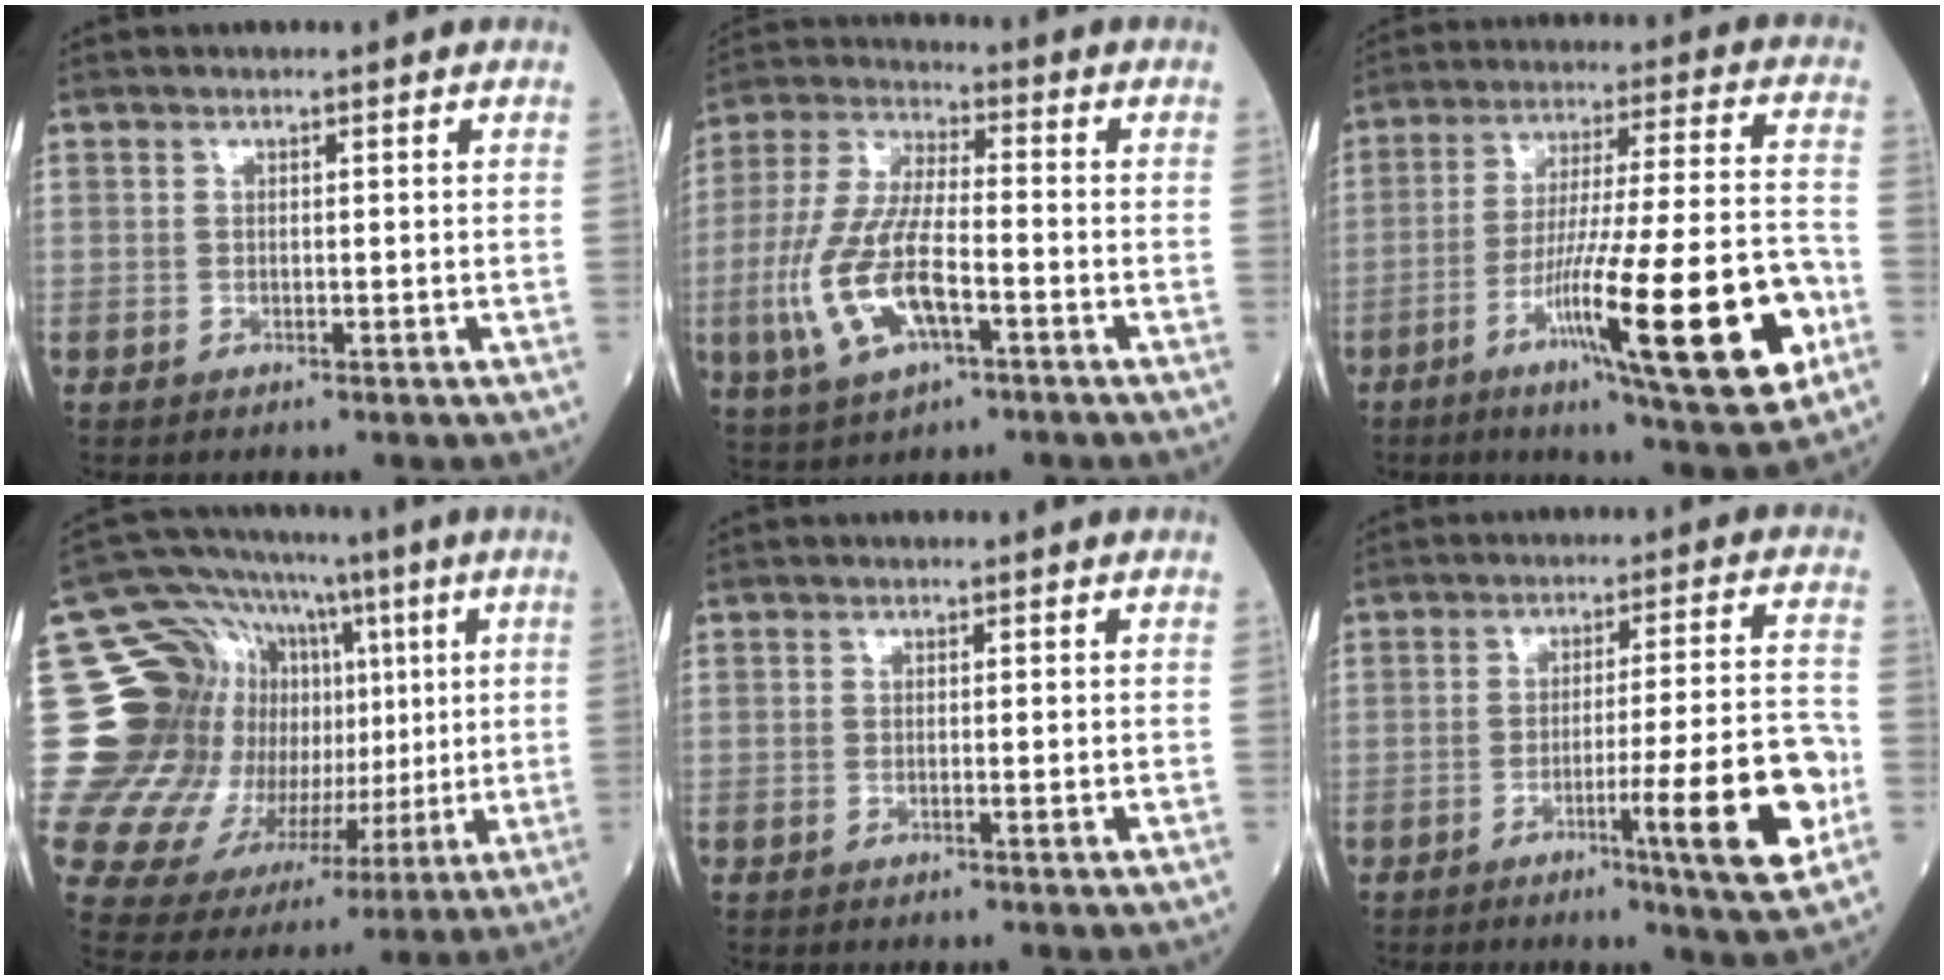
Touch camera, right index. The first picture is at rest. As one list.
[{"total": 13.0, "force": [-4.1, 4.1, 11.7], "torque": [-0.257, -0.005, -0.075]}, {"total": 22.1, "force": [-8.5, 1.3, 20.4], "torque": [-0.306, -0.025, -0.134]}, {"total": 26.1, "force": [3.3, 19.9, 16.6], "torque": [-0.309, 0.085, 0.075]}, {"total": 0.7, "force": [-0.3, -0.1, 0.7], "torque": [-0.012, 0.000, -0.003]}, {"total": 12.4, "force": [-4.7, -0.4, 11.5], "torque": [-0.169, -0.008, -0.071]}]